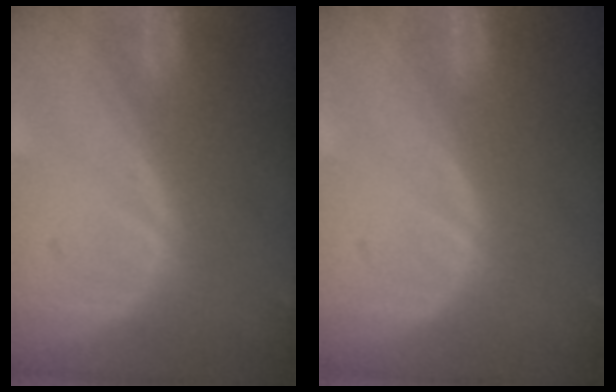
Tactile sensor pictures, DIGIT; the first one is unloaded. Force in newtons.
{"total": 0.0}